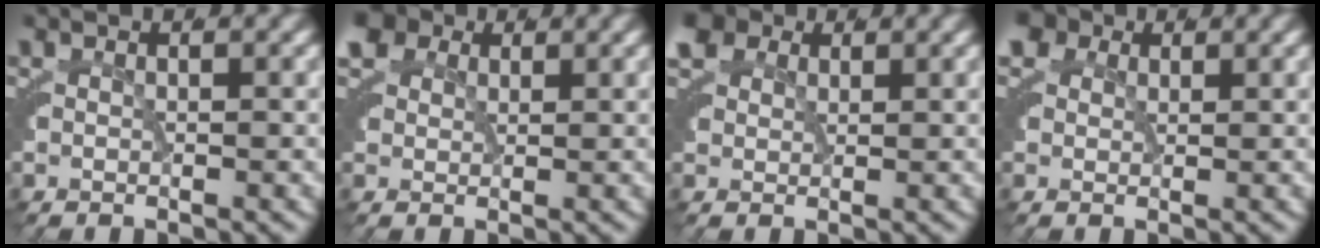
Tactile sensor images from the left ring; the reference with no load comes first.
{"total": 3.6, "force": [2.0, 2.6, 1.5], "torque": [-0.052, -0.005, 0.034]}
{"total": 2.8, "force": [1.8, 1.9, 1.1], "torque": [-0.040, -0.002, 0.031]}
{"total": 3.7, "force": [1.6, 3.0, 1.5], "torque": [-0.051, -0.008, 0.026]}